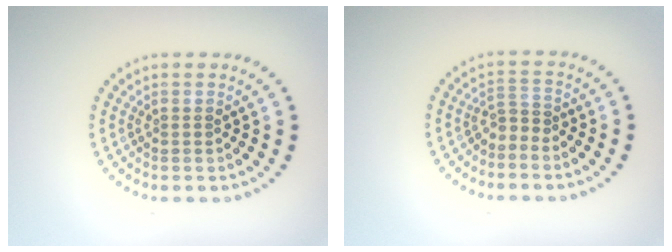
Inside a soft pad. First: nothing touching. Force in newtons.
{"total": 1.5, "press": 1.0, "slide": 1.1}